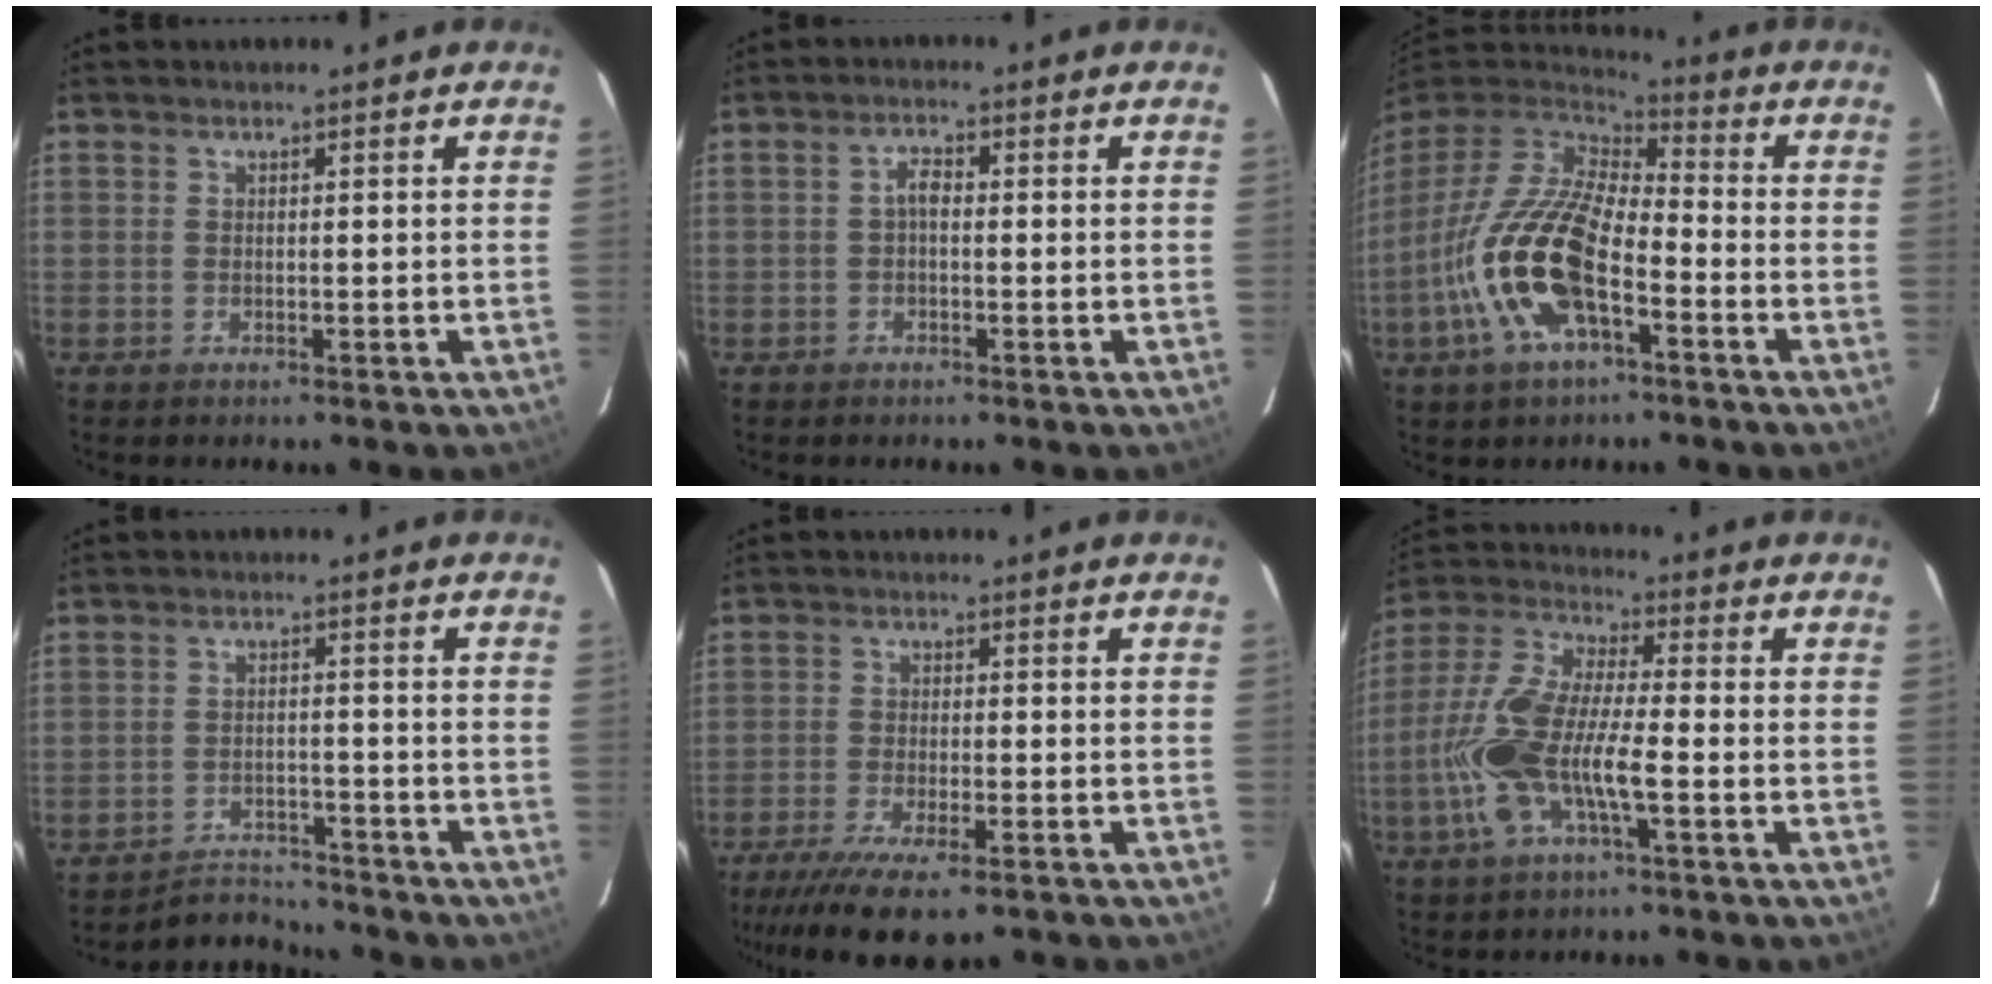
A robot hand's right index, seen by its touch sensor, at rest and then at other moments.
{"total": 1.9, "force": [-0.3, 0.9, 1.6], "torque": [-0.033, 0.009, -0.008]}
{"total": 18.5, "force": [-6.5, 7.8, 15.5], "torque": [-0.322, -0.018, -0.131]}
{"total": 6.0, "force": [-5.8, 1.4, -0.4], "torque": [-0.015, 0.011, -0.094]}
{"total": 12.8, "force": [-9.4, 3.3, 8.1], "torque": [-0.180, -0.046, -0.158]}
{"total": 15.1, "force": [-4.0, 4.5, 13.8], "torque": [-0.297, 0.000, -0.083]}